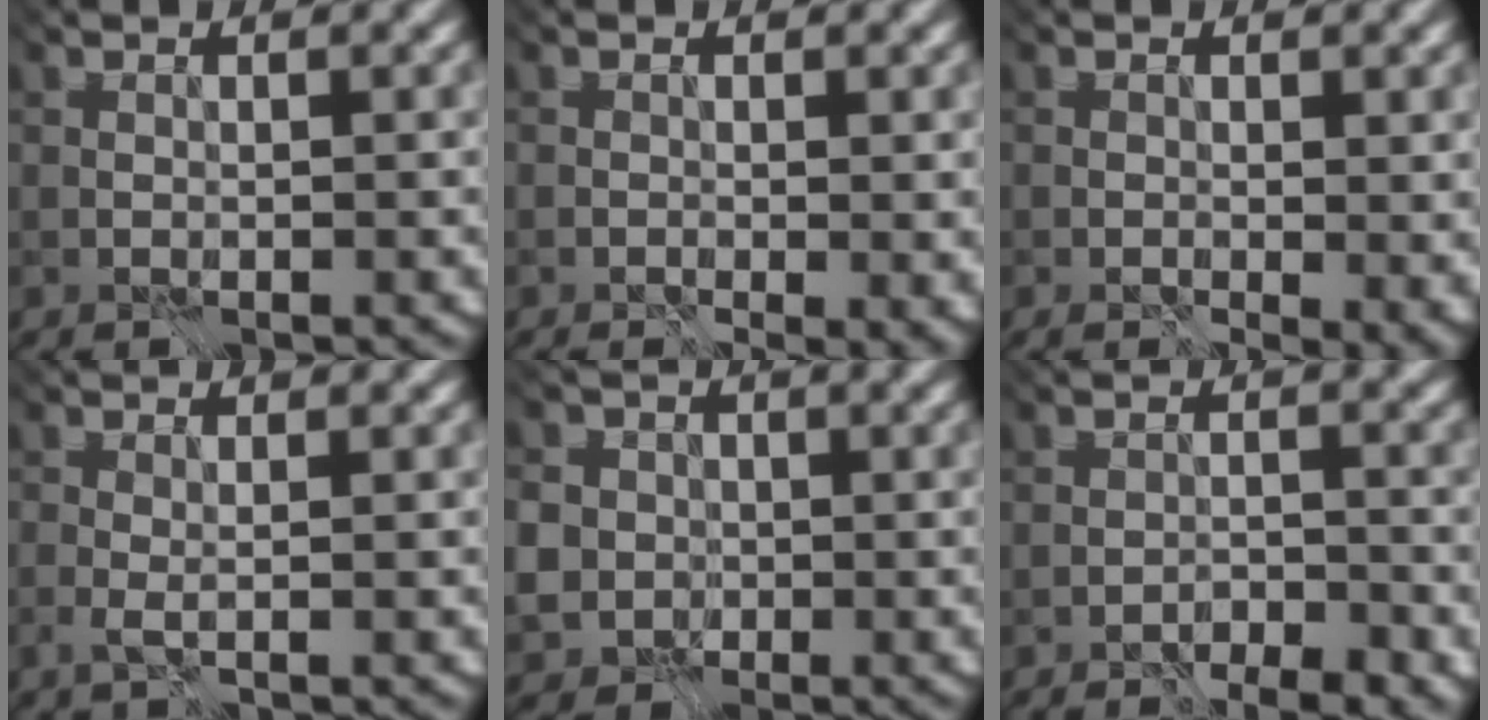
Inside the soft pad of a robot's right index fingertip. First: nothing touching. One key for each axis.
{"total": 1.5, "fx": 0.0, "fy": 0.6, "fz": 1.4, "tx": -0.006, "ty": -0.003, "tz": -0.005}
{"total": 3.7, "fx": 0.8, "fy": 2.0, "fz": 3.0, "tx": -0.022, "ty": -0.002, "tz": 0.012}
{"total": 1.5, "fx": -1.3, "fy": -0.3, "fz": 0.7, "tx": -0.018, "ty": 0.009, "tz": -0.033}
{"total": 9.0, "fx": 0.7, "fy": 8.5, "fz": 3.1, "tx": -0.129, "ty": 0.011, "tz": 0.037}
{"total": 5.4, "fx": -5.3, "fy": 0.6, "fz": 1.1, "tx": 0.018, "ty": -0.004, "tz": -0.078}